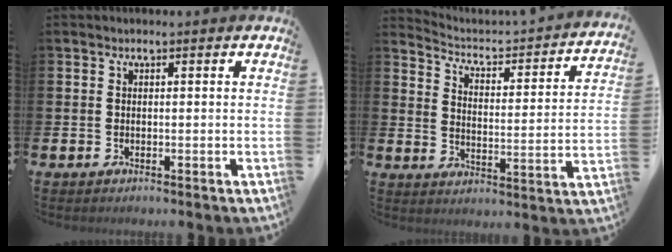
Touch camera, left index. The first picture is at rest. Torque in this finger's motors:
{"motor_torque": [-0.43, -0.31, -0.86, -0.15]}